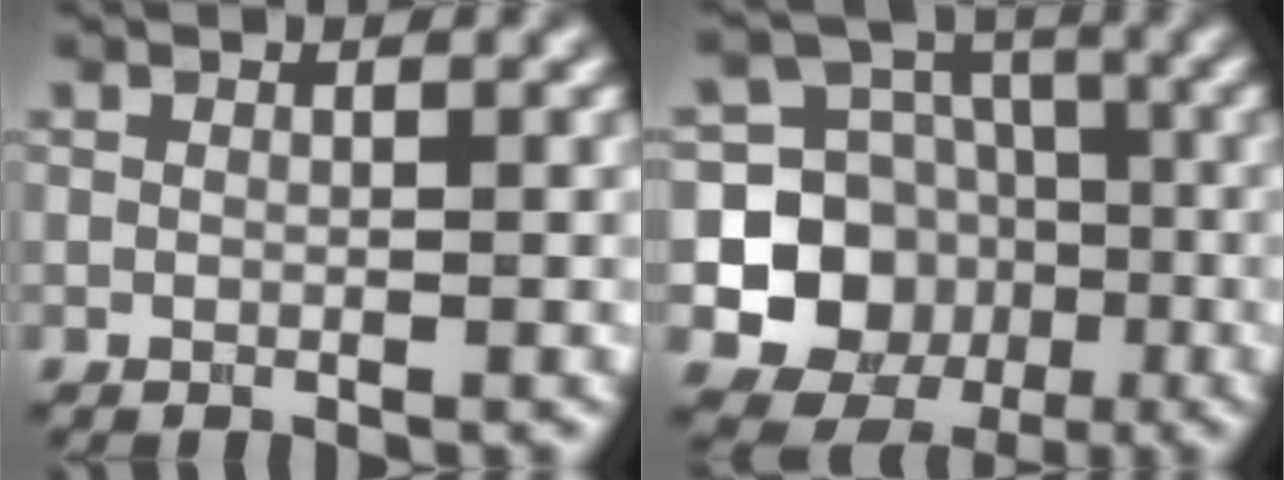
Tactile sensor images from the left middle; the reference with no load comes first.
{"total": 8.9, "force": [-1.9, 8.0, 3.3], "torque": [-0.053, -0.014, -0.056]}